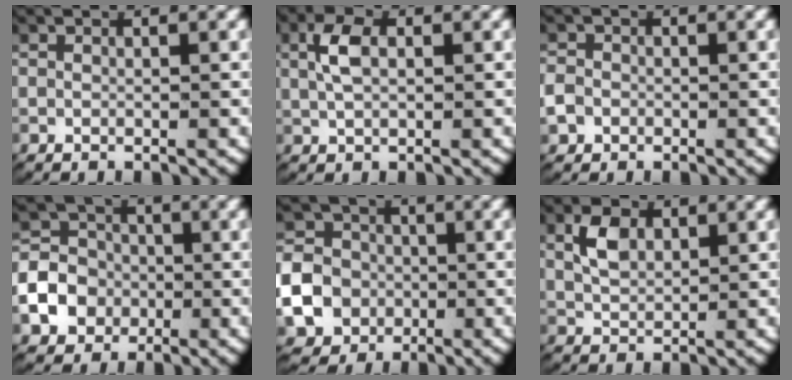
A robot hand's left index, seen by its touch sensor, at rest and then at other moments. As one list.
[{"total": 2.8, "force": [0.8, 1.4, 2.3], "torque": [-0.058, 0.000, 0.018]}, {"total": 2.6, "force": [-0.7, 2.4, 0.7], "torque": [-0.036, -0.010, -0.010]}, {"total": 9.1, "force": [-2.1, 8.3, 3.0], "torque": [-0.074, -0.025, -0.040]}, {"total": 11.7, "force": [-2.7, 10.7, 3.8], "torque": [-0.098, -0.043, -0.050]}, {"total": 2.8, "force": [1.1, 1.7, 2.0], "torque": [-0.046, -0.007, 0.029]}]